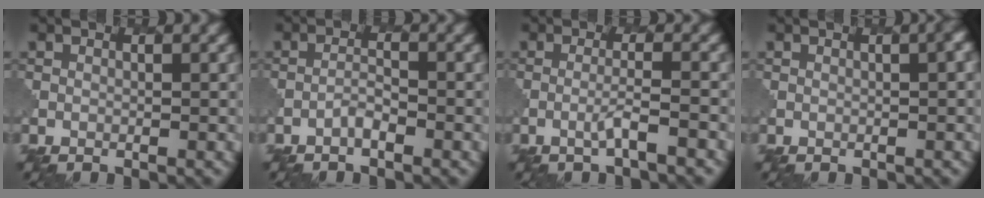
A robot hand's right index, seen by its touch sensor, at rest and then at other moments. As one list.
[{"total": 1.0, "force": [-0.7, 0.3, 0.6], "torque": [-0.011, 0.005, -0.014]}, {"total": 1.8, "force": [-0.7, 0.1, 1.7], "torque": [-0.028, 0.010, -0.015]}, {"total": 2.1, "force": [0.1, 0.8, 2.0], "torque": [-0.007, 0.005, 0.006]}]